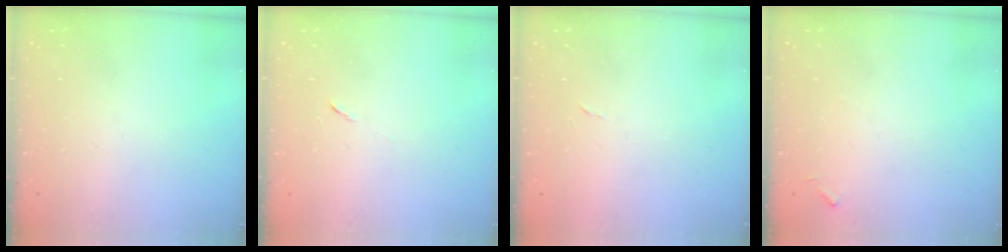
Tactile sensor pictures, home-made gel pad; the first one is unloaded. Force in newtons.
{"total": 5.2, "press": 4.8, "slide": 2.1}
{"total": 2.4, "press": 2.4, "slide": 0.4}
{"total": 6.0, "press": 6.0, "slide": 0.3}